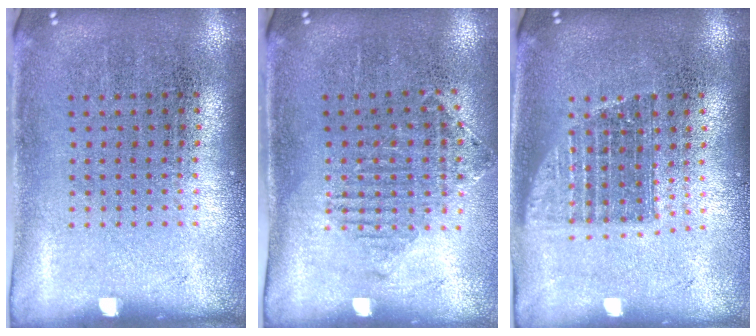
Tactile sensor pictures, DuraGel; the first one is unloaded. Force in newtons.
{"total": 1.2, "press": 1.1, "slide": 0.5}
{"total": 1.3, "press": 1.1, "slide": 0.7}